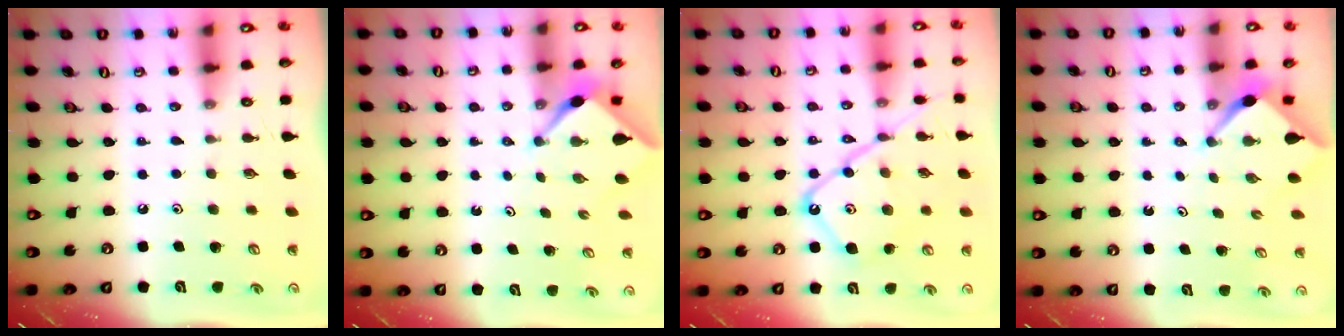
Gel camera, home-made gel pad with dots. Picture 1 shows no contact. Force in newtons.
{"total": 2.3, "press": 2.3, "slide": 0.3}
{"total": 16.0, "press": 15.9, "slide": 1.6}
{"total": 2.6, "press": 2.6, "slide": 0.2}